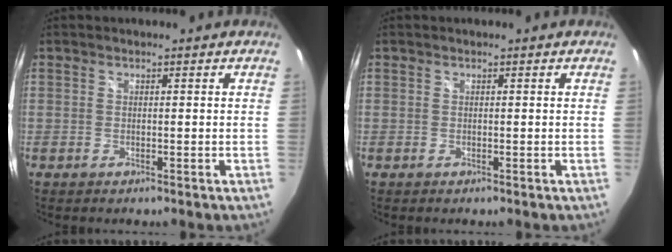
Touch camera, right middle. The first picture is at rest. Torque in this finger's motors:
{"motor_torque": [0.00, 0.00, 0.00, 0.00]}